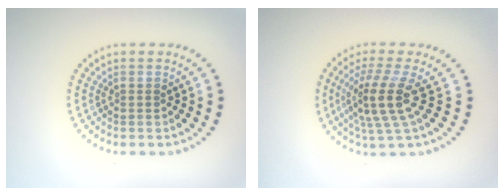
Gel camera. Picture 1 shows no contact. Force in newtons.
{"total": 4.3, "press": 3.2, "slide": 2.9}